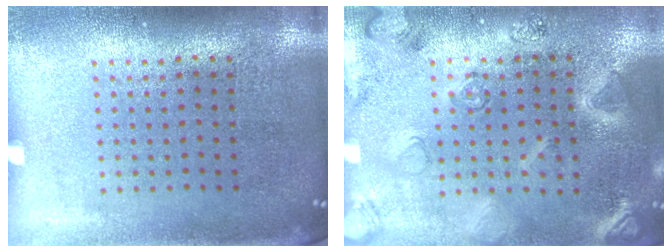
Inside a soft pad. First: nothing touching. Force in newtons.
{"total": 2.5, "press": 2.5, "slide": 0.1}